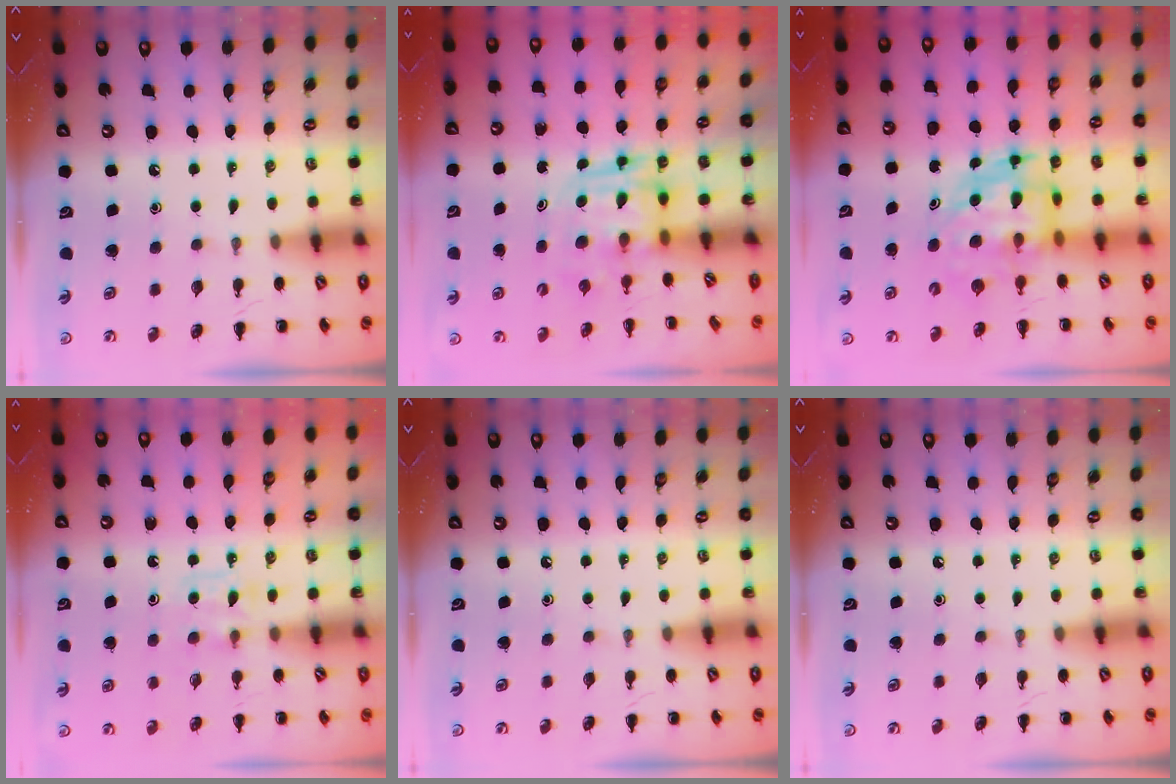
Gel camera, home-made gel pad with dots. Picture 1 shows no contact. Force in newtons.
{"total": 3.9, "press": 3.8, "slide": 0.7}
{"total": 5.9, "press": 5.7, "slide": 1.6}
{"total": 4.5, "press": 4.2, "slide": 1.7}
{"total": 0.0}
{"total": 0.0}